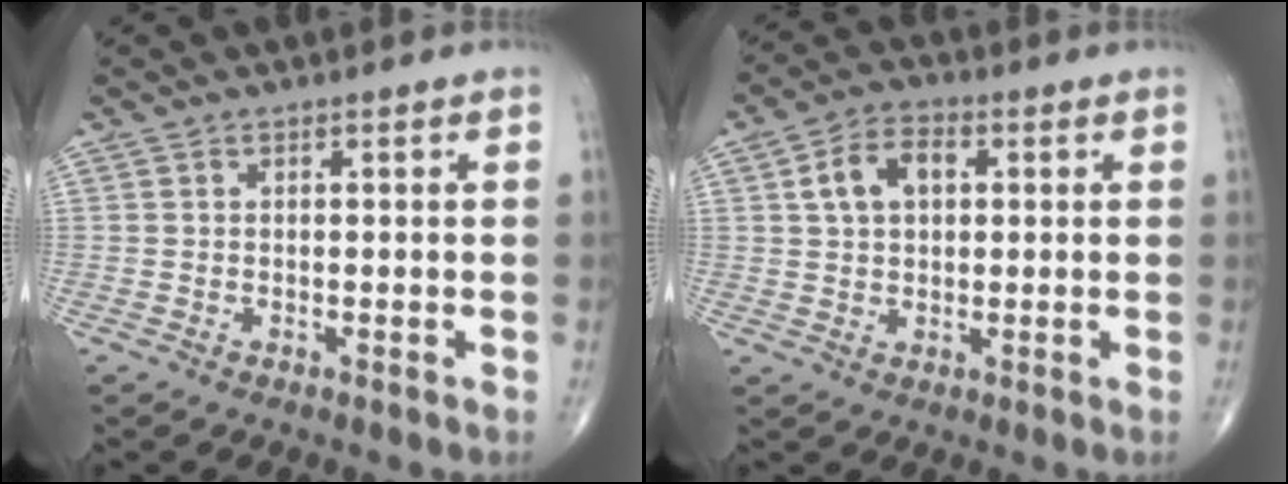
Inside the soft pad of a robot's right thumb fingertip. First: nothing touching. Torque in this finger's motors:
{"motor_torque": [-0.09, 0.11, 0.42, -0.01, 0.07]}